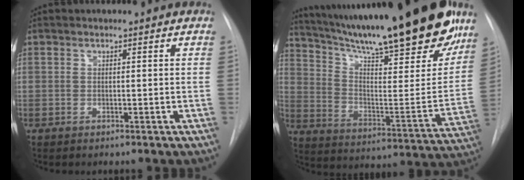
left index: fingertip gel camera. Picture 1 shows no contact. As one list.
[{"total": 31.9, "force": [24.5, 5.0, 19.8], "torque": [-0.308, -0.042, 0.347]}]